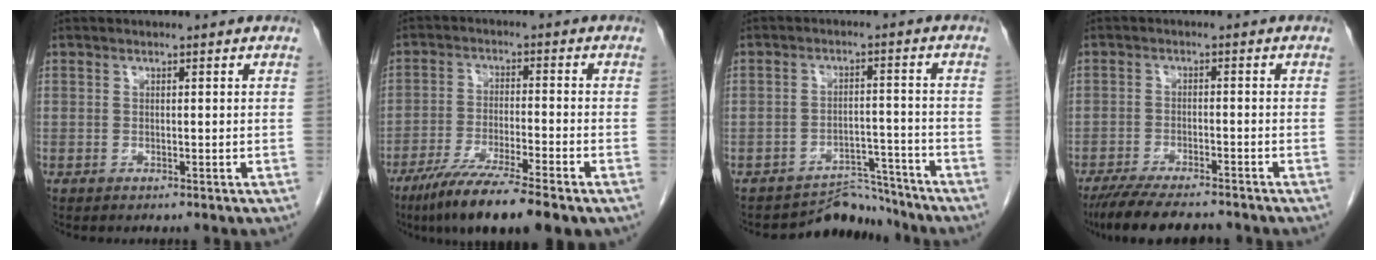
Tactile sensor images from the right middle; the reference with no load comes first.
{"total": 11.5, "force": [-8.2, 0.6, 8.1], "torque": [-0.140, -0.033, -0.136]}
{"total": 4.9, "force": [-4.8, 0.8, -0.7], "torque": [0.012, 0.025, -0.069]}
{"total": 11.1, "force": [-9.7, 1.7, 5.1], "torque": [-0.082, -0.017, -0.148]}